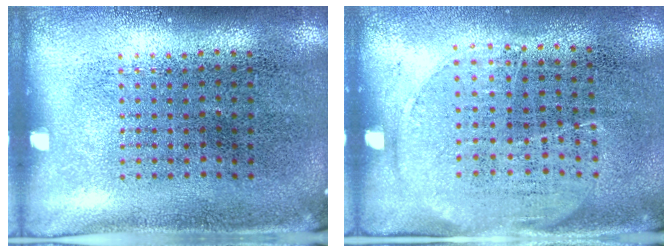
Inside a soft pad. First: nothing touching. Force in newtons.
{"total": 1.4, "press": 1.2, "slide": 0.7}